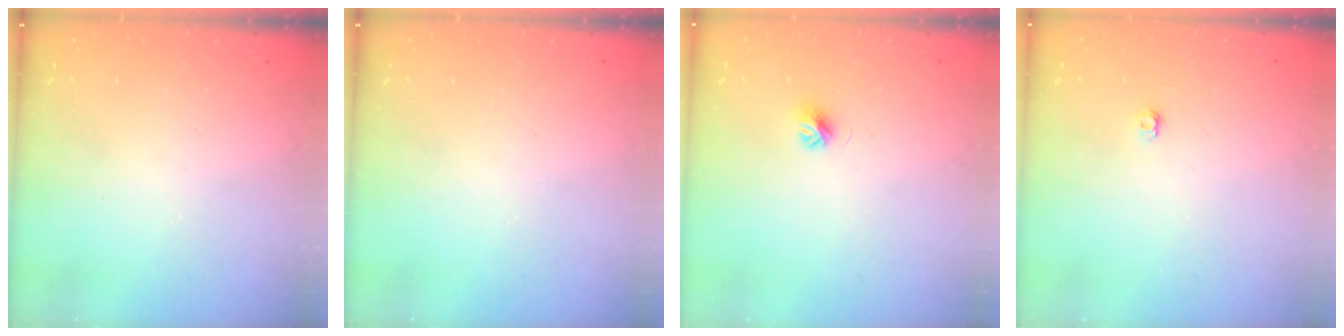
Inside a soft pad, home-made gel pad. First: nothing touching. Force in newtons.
{"total": 0.0}
{"total": 4.8, "press": 4.7, "slide": 0.4}
{"total": 2.9, "press": 2.9, "slide": 0.3}